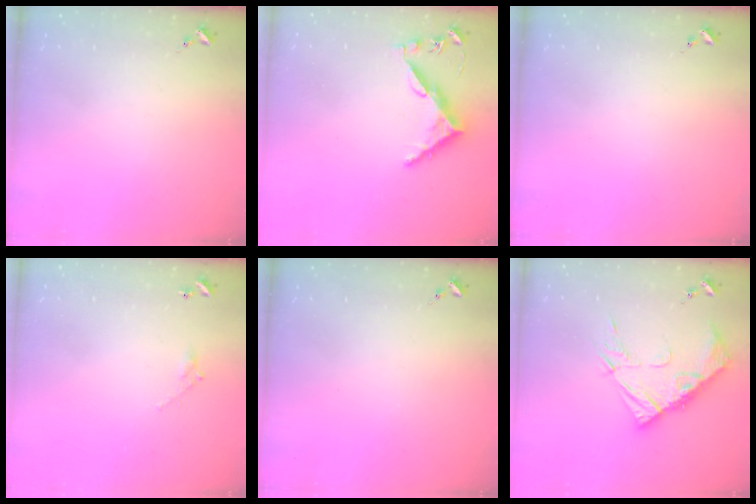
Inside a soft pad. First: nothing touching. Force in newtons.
{"total": 6.2, "press": 6.2, "slide": 0.5}
{"total": 0.0}
{"total": 3.8, "press": 3.8, "slide": 0.2}
{"total": 0.0}
{"total": 13.4, "press": 13.4, "slide": 1.0}